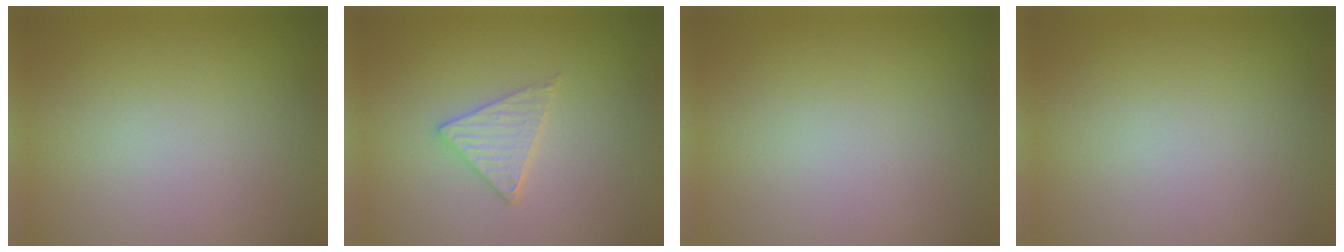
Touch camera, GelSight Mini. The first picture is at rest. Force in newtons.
{"total": 2.4, "press": 2.4, "slide": 0.3}
{"total": 0.0}
{"total": 0.0}